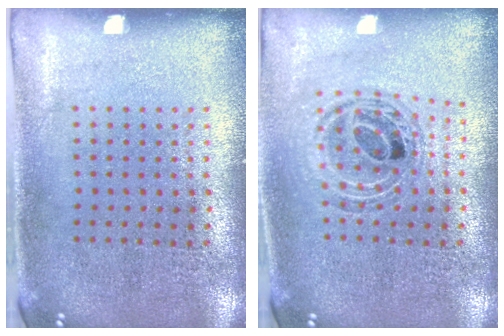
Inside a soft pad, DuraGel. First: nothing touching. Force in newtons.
{"total": 0.8, "press": 0.8, "slide": 0.2}